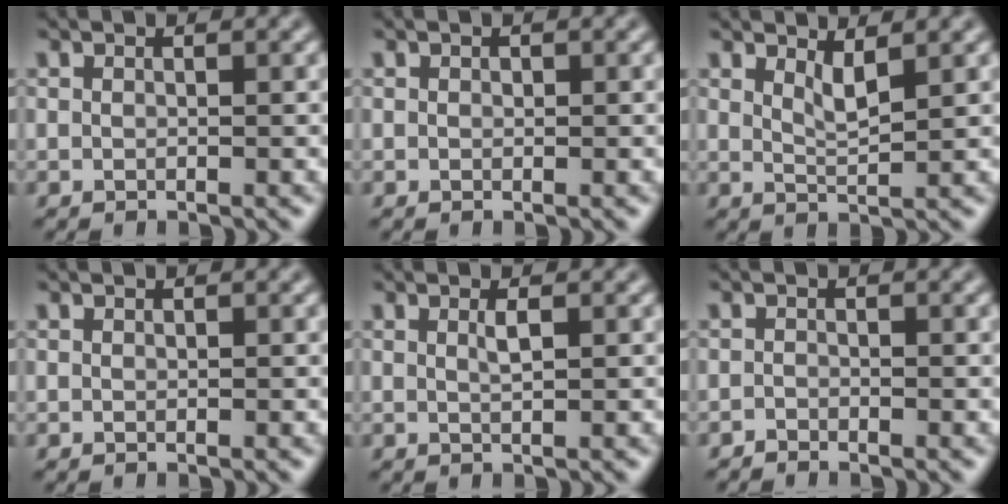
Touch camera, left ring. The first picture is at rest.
{"total": 0.0}
{"total": 1.8, "force": [1.2, 0.3, 1.3], "torque": [-0.025, -0.006, 0.022]}
{"total": 0.0}
{"total": 1.0, "force": [0.4, 0.2, 0.9], "torque": [-0.018, 0.002, 0.006]}
{"total": 0.7, "force": [-0.7, 0.1, 0.1], "torque": [0.000, 0.000, -0.016]}